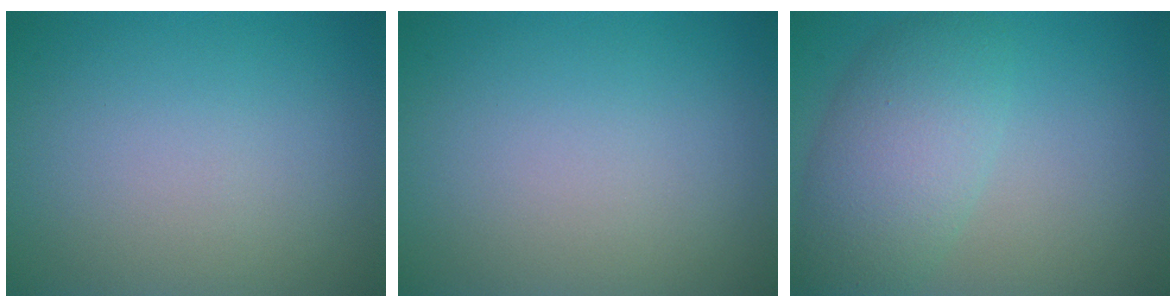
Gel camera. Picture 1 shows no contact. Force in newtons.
{"total": 0.0}
{"total": 5.7, "press": 5.7, "slide": 0.2}